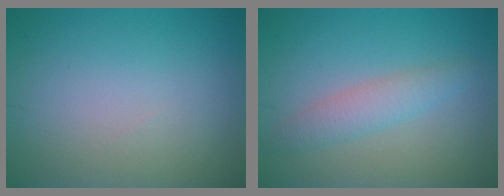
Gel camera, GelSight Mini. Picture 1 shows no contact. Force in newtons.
{"total": 2.4, "press": 2.4, "slide": 0.0}